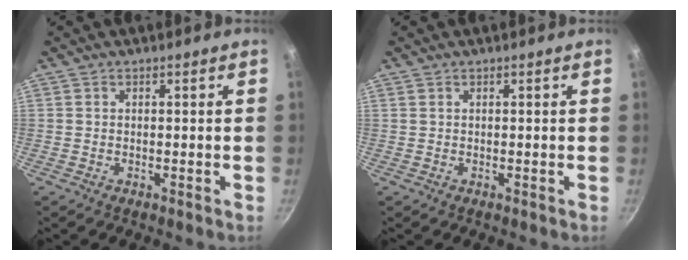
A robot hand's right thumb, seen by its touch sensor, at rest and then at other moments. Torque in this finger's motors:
{"motor_torque": [0.26, 0.75, 0.44, -0.09, -0.05]}